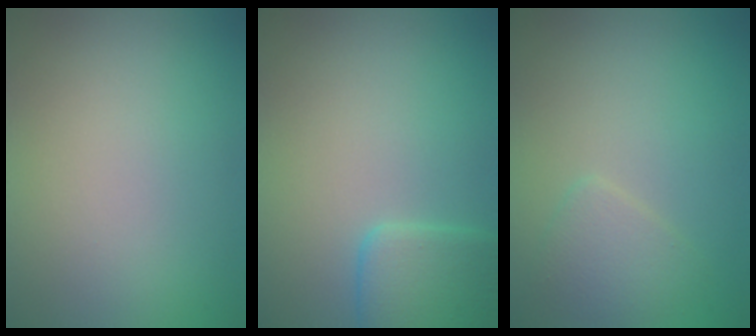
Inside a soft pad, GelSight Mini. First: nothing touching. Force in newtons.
{"total": 3.3, "press": 3.3, "slide": 0.2}
{"total": 2.0, "press": 2.0, "slide": 0.1}